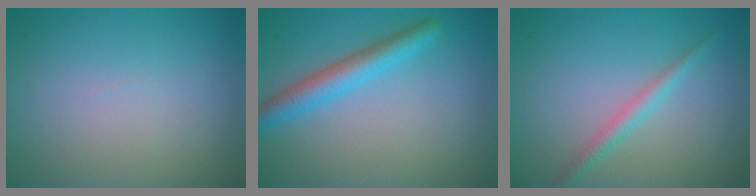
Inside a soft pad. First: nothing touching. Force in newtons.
{"total": 3.6, "press": 3.6, "slide": 0.1}
{"total": 1.8, "press": 1.8, "slide": 0.0}